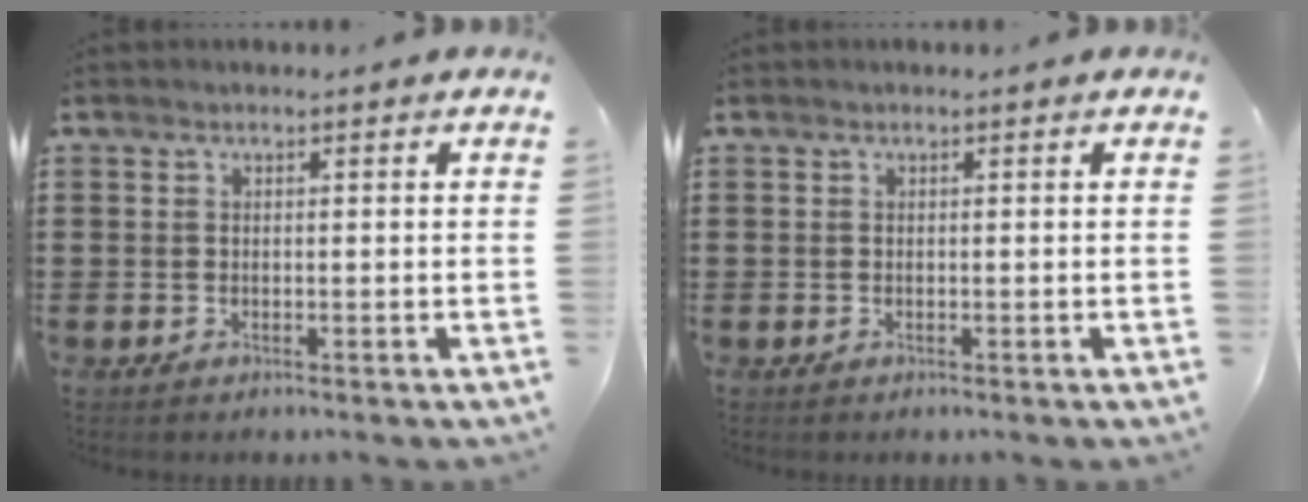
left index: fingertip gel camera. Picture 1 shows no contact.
{"total": 0.0}